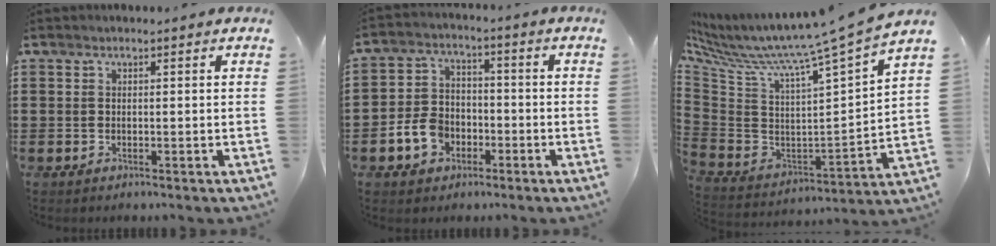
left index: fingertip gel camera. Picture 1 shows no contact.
{"total": 6.5, "force": [-2.7, 5.0, 3.1], "torque": [-0.079, 0.013, -0.053]}
{"total": 9.2, "force": [7.7, -1.8, 4.7], "torque": [-0.117, -0.074, 0.112]}